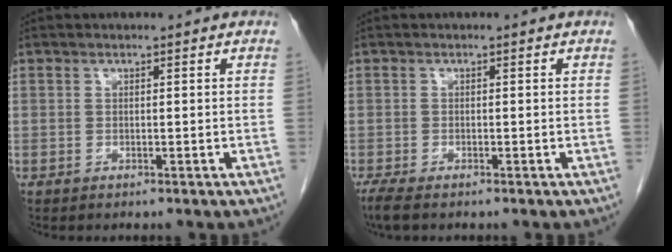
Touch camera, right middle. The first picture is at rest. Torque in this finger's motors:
{"motor_torque": [0.44, -0.28, 0.03, 0.03]}